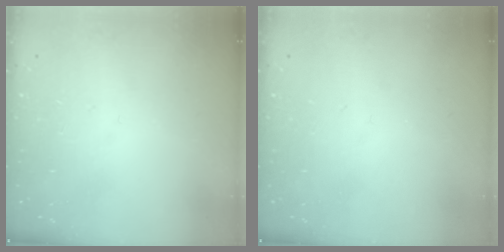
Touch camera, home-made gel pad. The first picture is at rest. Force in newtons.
{"total": 0.0}